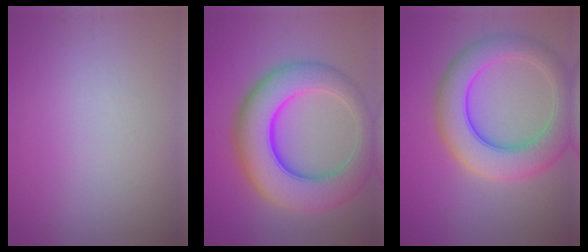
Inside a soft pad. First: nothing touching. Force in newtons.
{"total": 10.4, "press": 10.4, "slide": 0.4}
{"total": 8.0, "press": 8.0, "slide": 0.4}